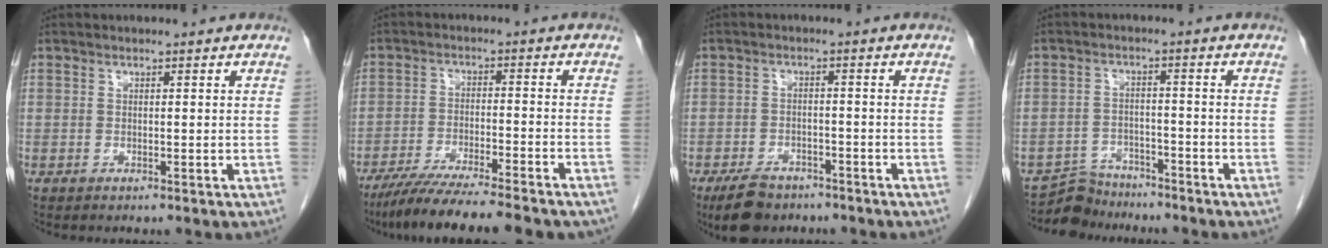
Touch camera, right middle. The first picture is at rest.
{"total": 14.5, "force": [-12.3, 0.8, 7.6], "torque": [-0.114, -0.031, -0.189]}
{"total": 6.7, "force": [-5.2, 3.1, 2.8], "torque": [-0.057, -0.005, -0.087]}
{"total": 5.4, "force": [-5.0, 1.9, -0.9], "torque": [0.017, 0.005, -0.089]}